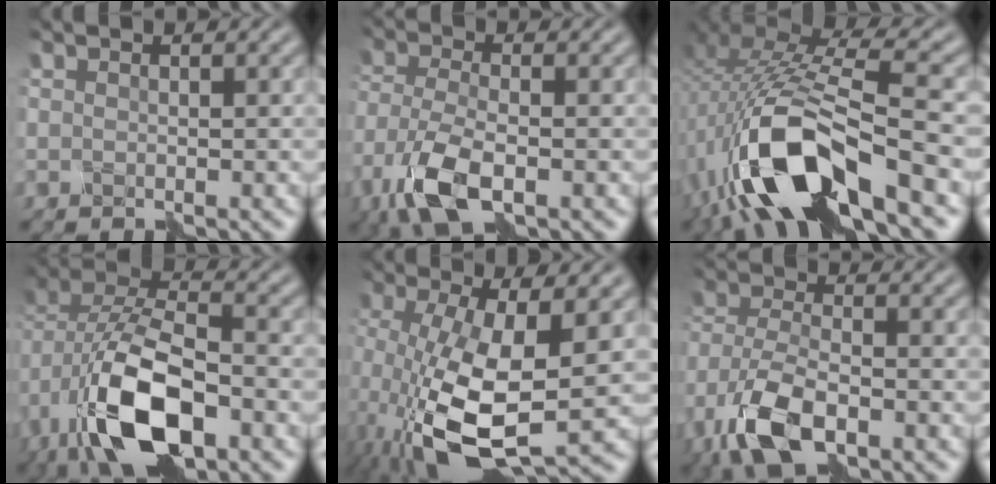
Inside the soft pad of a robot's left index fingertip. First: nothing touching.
{"total": 7.4, "force": [-4.2, 3.0, 5.2], "torque": [-0.135, -0.010, -0.088]}
{"total": 12.6, "force": [-6.1, 4.4, 10.2], "torque": [-0.216, 0.004, -0.111]}
{"total": 10.8, "force": [-4.8, 5.4, 8.0], "torque": [-0.170, -0.007, -0.087]}
{"total": 11.2, "force": [-3.4, 4.0, 9.8], "torque": [-0.214, -0.027, -0.054]}
{"total": 8.1, "force": [-5.0, 3.3, 5.5], "torque": [-0.133, -0.008, -0.104]}